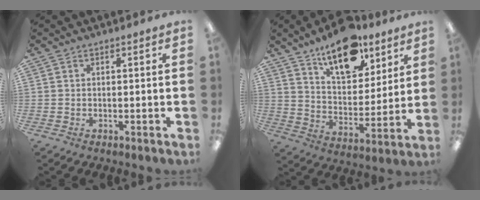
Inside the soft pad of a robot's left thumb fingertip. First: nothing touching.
{"total": 16.9, "force": [11.9, 8.3, 8.7], "torque": [-0.123, -0.069, 0.206]}